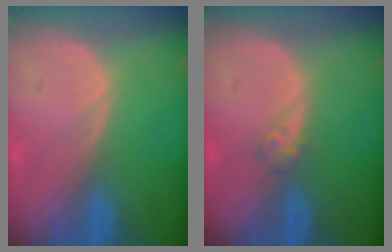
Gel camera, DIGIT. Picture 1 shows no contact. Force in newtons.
{"total": 1.6, "press": 1.4, "slide": 0.8}